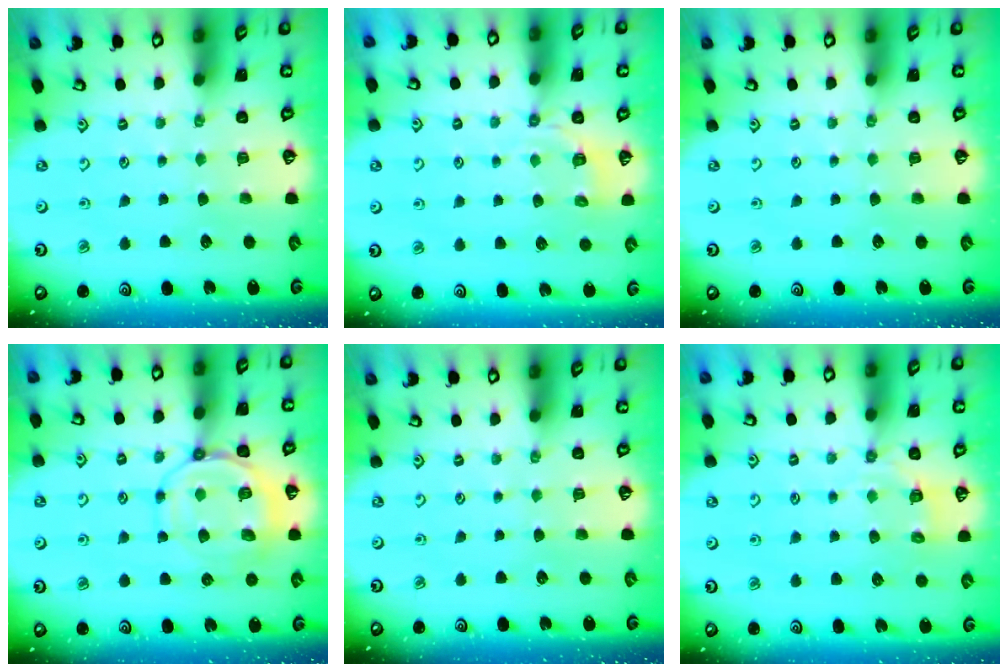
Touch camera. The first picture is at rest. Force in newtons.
{"total": 3.9, "press": 3.3, "slide": 2.2}
{"total": 0.0}
{"total": 11.5, "press": 11.5, "slide": 1.2}
{"total": 0.0}
{"total": 4.1, "press": 3.8, "slide": 1.5}